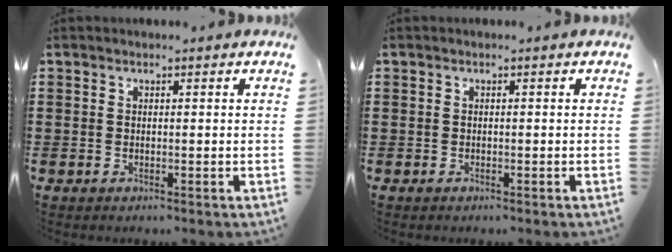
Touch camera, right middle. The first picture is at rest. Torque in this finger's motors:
{"motor_torque": [1.07, -0.66, 0.37, 0.04]}